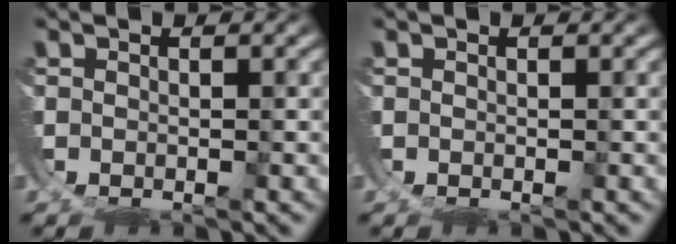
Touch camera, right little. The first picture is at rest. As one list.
[{"total": 0.0}]